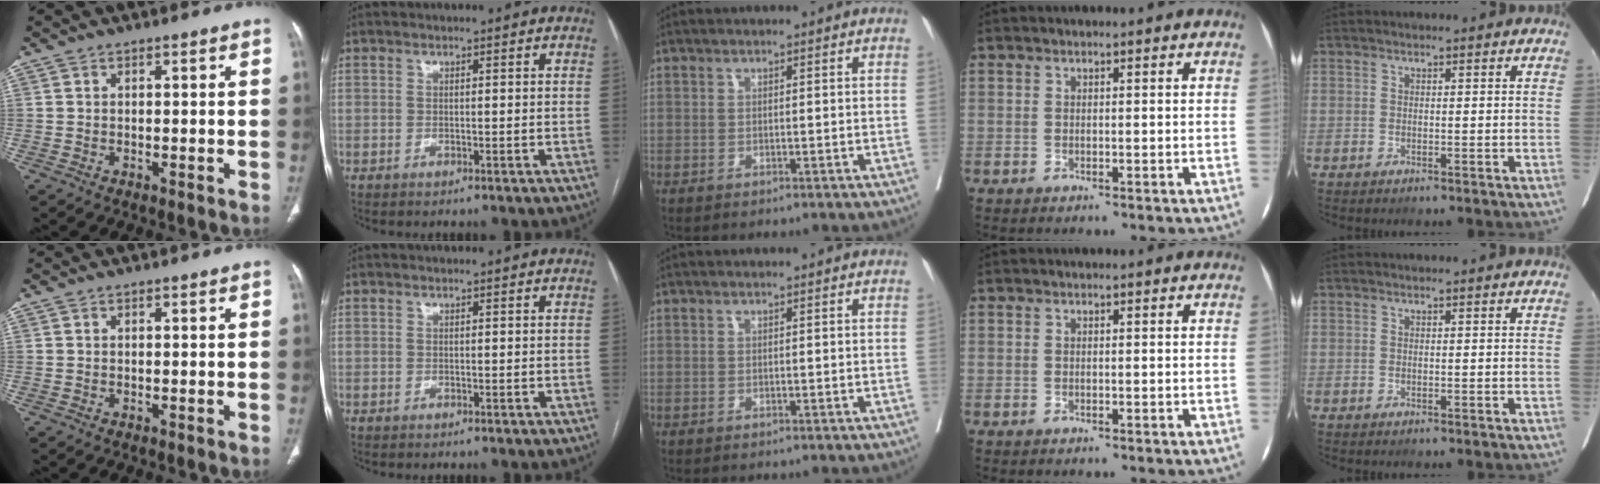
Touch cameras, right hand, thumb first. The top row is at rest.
{}